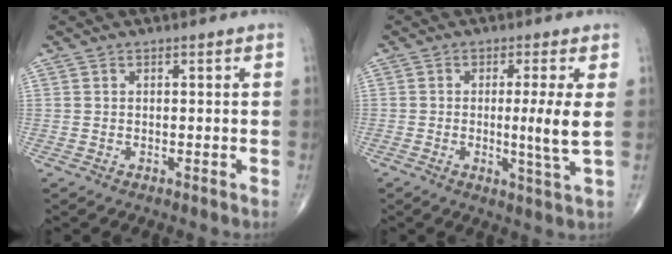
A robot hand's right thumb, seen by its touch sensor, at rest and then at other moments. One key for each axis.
{"total": 6.5, "fx": 0.3, "fy": -0.6, "fz": 6.5, "tx": -0.121, "ty": -0.020, "tz": 0.002}